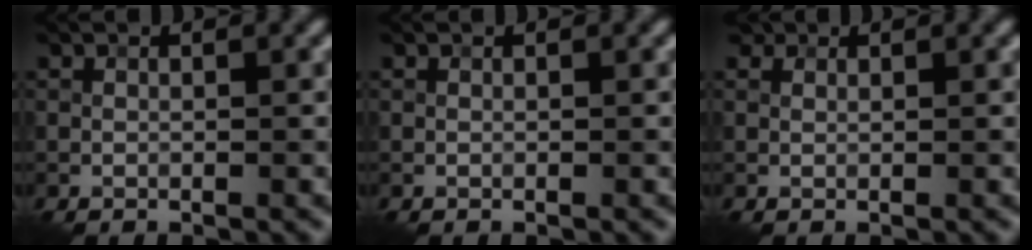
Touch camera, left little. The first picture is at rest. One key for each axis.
{"total": 0.0}
{"total": 1.2, "fx": 0.9, "fy": 0.6, "fz": 0.3, "tx": -0.009, "ty": -0.001, "tz": 0.008}